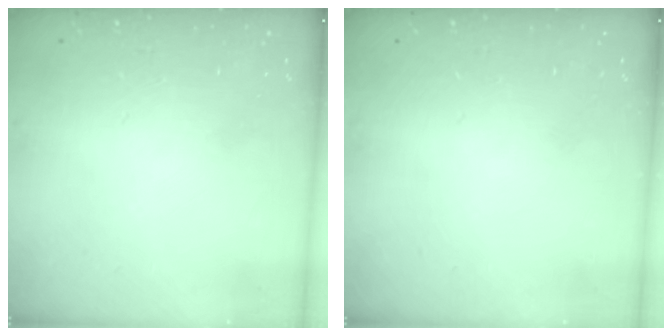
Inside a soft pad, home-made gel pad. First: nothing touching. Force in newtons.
{"total": 0.0}